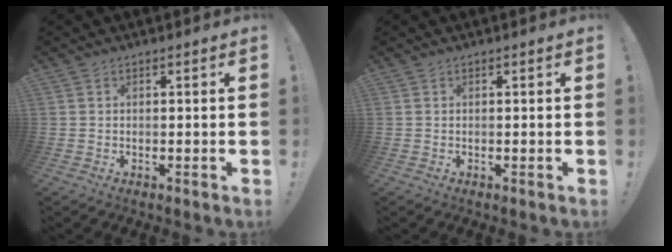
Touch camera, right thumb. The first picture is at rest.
{"total": 0.0}